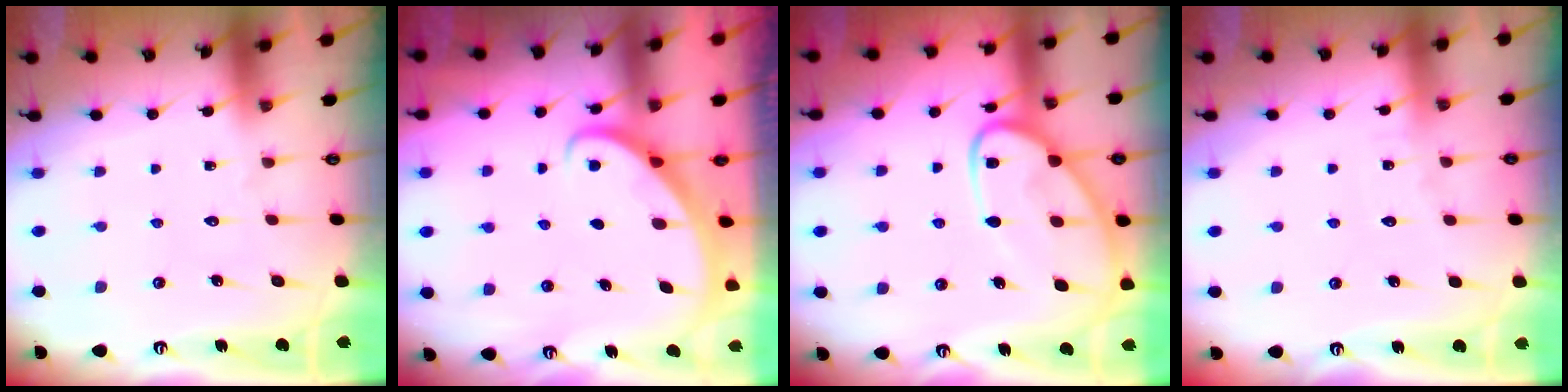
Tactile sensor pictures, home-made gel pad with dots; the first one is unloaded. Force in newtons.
{"total": 2.7, "press": 2.7, "slide": 0.2}
{"total": 13.6, "press": 13.5, "slide": 1.3}
{"total": 3.3, "press": 3.3, "slide": 0.4}